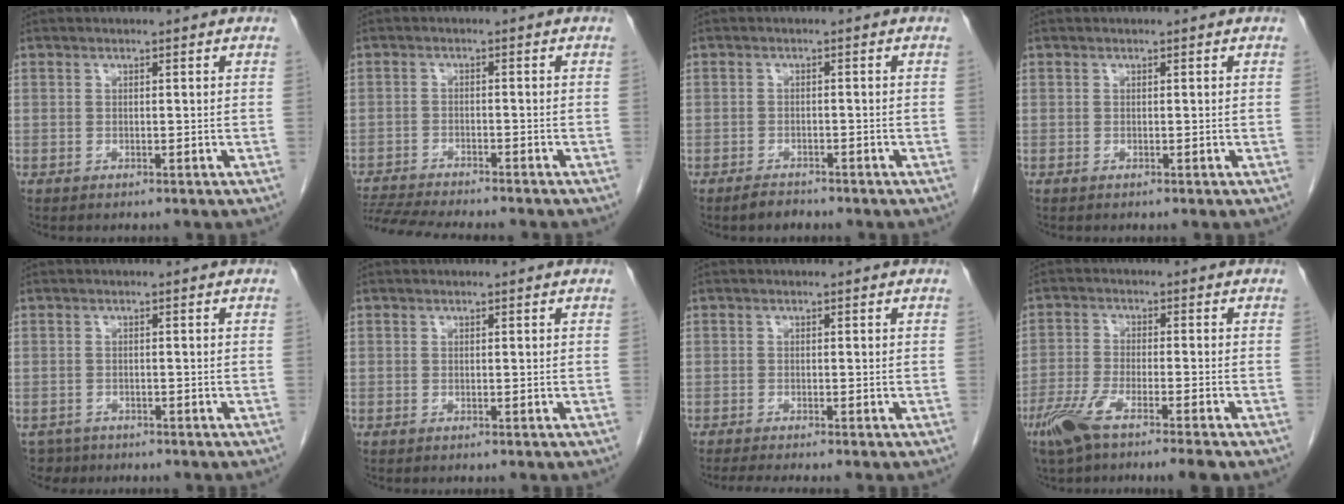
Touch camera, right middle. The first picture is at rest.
{"total": 12.3, "force": [-11.2, 1.0, 5.0], "torque": [-0.079, -0.008, -0.168]}
{"total": 2.0, "force": [-1.7, 0.8, 0.6], "torque": [-0.017, -0.001, -0.025]}
{"total": 0.0}
{"total": 2.6, "force": [-2.0, 1.6, -0.4], "torque": [0.002, 0.003, -0.031]}
{"total": 0.0}
{"total": 2.9, "force": [-2.4, -0.4, 1.5], "torque": [-0.027, -0.008, -0.039]}
{"total": 8.4, "force": [-5.9, 0.4, 6.0], "torque": [-0.113, -0.016, -0.103]}